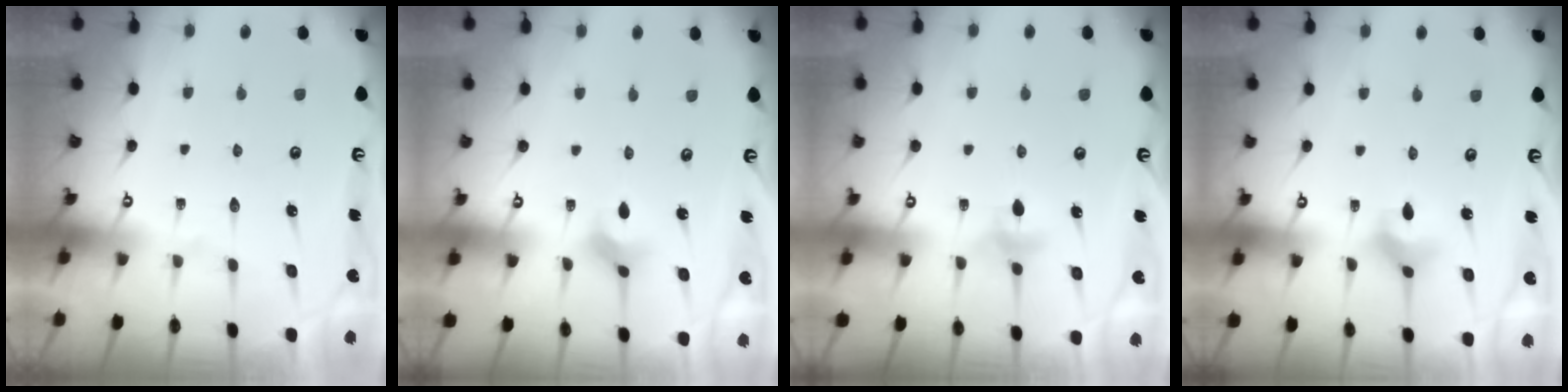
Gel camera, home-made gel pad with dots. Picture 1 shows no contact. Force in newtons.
{"total": 2.5, "press": 2.4, "slide": 0.5}
{"total": 4.0, "press": 3.9, "slide": 0.8}
{"total": 4.3, "press": 4.3, "slide": 0.6}